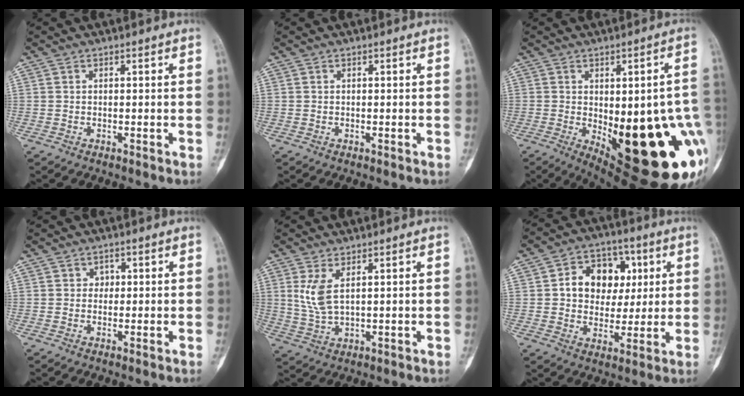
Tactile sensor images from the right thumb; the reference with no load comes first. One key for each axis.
{"total": 0.0}
{"total": 29.0, "fx": -6.2, "fy": 10.7, "fz": 26.2, "tx": -0.256, "ty": -0.009, "tz": -0.054}
{"total": 1.5, "fx": 0.3, "fy": 1.4, "fz": 0.5, "tx": 0.003, "ty": 0.004, "tz": 0.001}
{"total": 5.4, "fx": 1.8, "fy": 2.2, "fz": 4.6, "tx": -0.106, "ty": -0.011, "tz": 0.049}
{"total": 12.7, "fx": 2.7, "fy": 9.9, "fz": 7.4, "tx": -0.060, "ty": 0.009, "tz": 0.042}